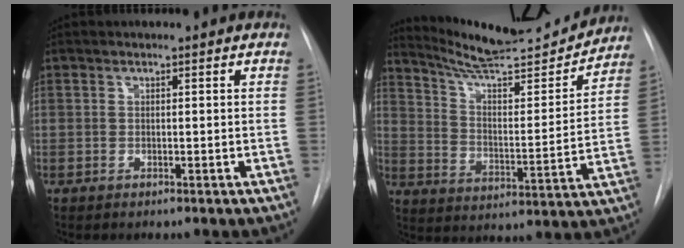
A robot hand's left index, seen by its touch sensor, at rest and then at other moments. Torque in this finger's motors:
{"motor_torque": [-0.04, -0.56, 0.22, 0.05]}